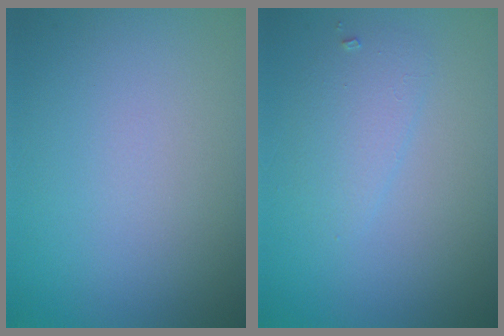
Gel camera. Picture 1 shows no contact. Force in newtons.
{"total": 2.0, "press": 2.0, "slide": 0.1}